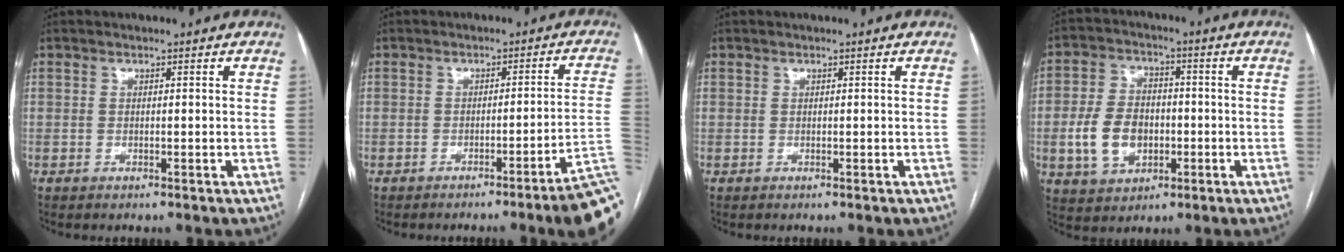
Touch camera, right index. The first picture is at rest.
{"total": 10.2, "force": [-6.3, -1.5, 7.8], "torque": [-0.037, 0.022, -0.081]}
{"total": 0.0}
{"total": 9.5, "force": [-1.8, 6.6, 6.6], "torque": [-0.142, 0.017, -0.024]}